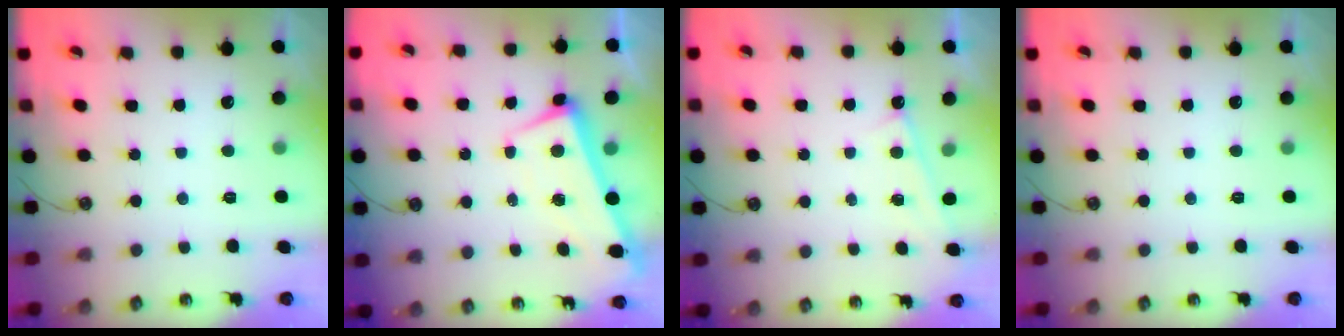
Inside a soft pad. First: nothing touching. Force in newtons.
{"total": 1.5, "press": 0.4, "slide": 1.5}
{"total": 0.6, "press": 0.5, "slide": 0.1}
{"total": 0.0}